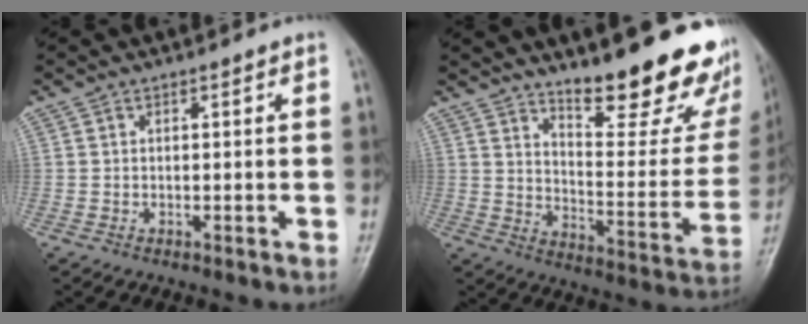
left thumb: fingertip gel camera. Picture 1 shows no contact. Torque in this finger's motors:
{"motor_torque": [0.77, 0.41, 1.02, -1.75, 0.08]}